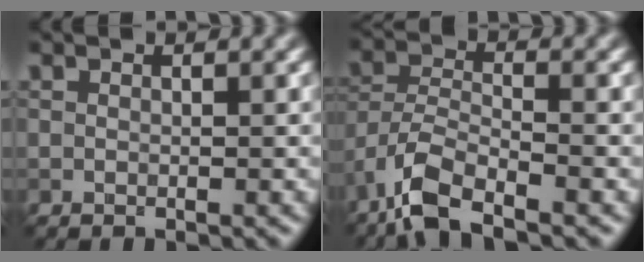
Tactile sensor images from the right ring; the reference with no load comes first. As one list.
[{"total": 5.7, "force": [-4.1, 1.8, 3.5], "torque": [-0.067, -0.001, -0.087]}]